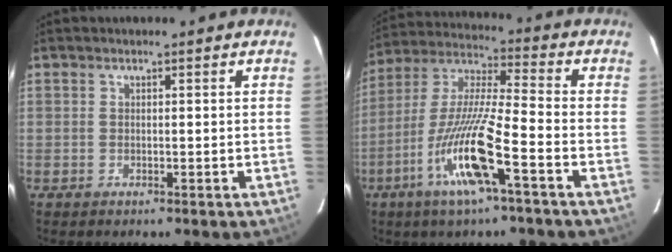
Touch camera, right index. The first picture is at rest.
{"total": 14.9, "force": [-6.3, 0.7, 13.5], "torque": [-0.276, -0.011, -0.122]}